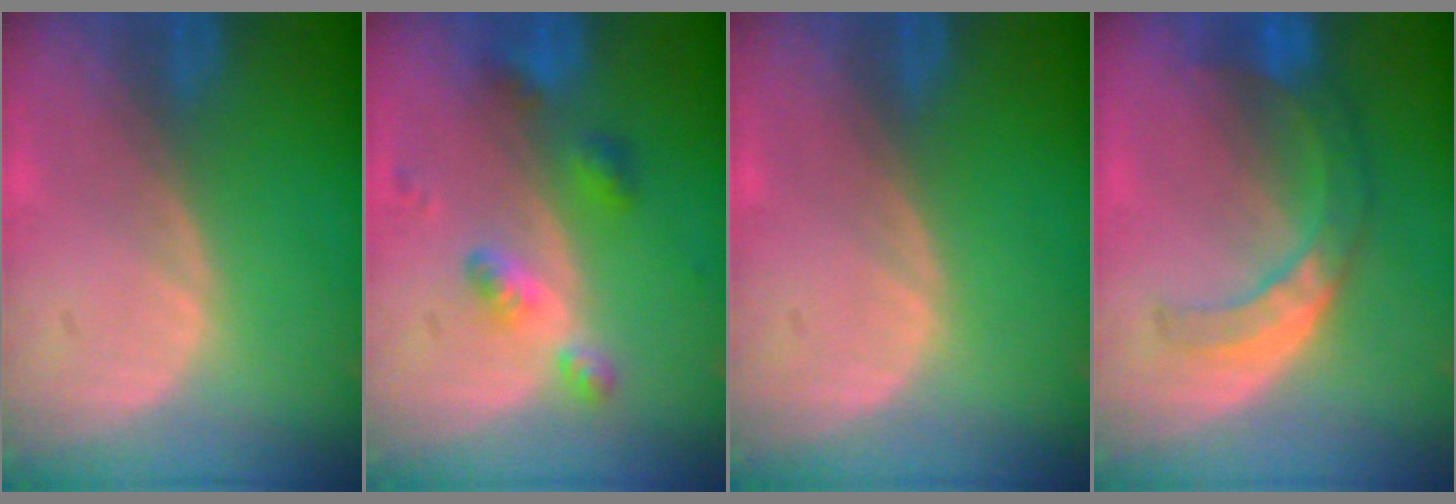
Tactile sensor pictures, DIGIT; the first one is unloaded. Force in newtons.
{"total": 5.6, "press": 4.9, "slide": 2.7}
{"total": 0.0}
{"total": 7.6, "press": 6.6, "slide": 3.8}